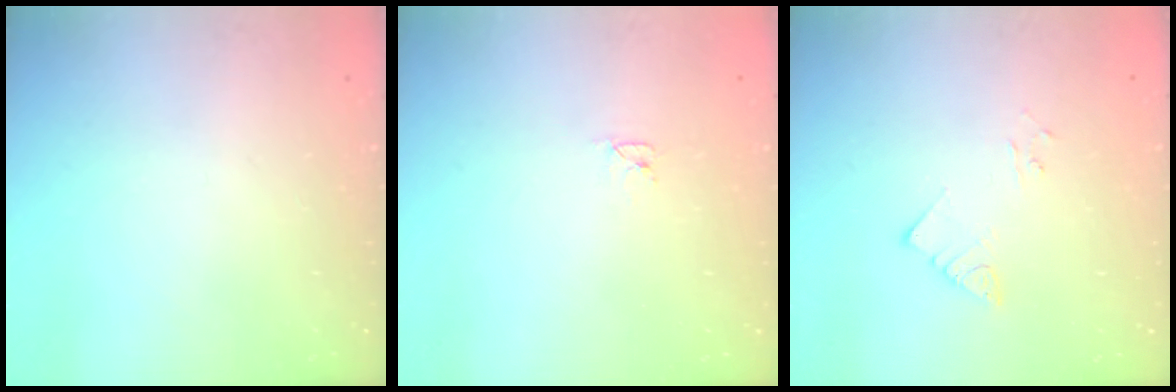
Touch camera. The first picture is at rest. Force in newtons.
{"total": 2.6, "press": 2.6, "slide": 0.3}
{"total": 3.7, "press": 3.7, "slide": 0.2}